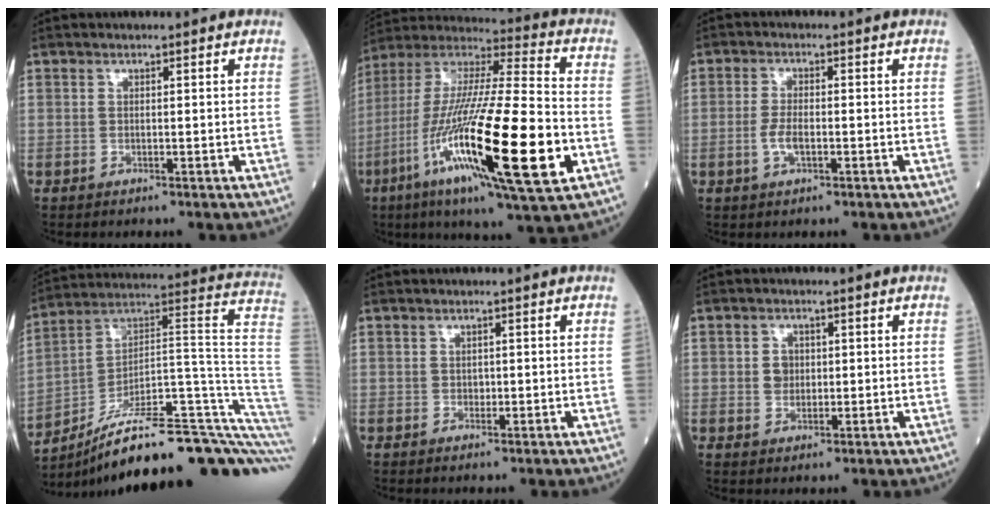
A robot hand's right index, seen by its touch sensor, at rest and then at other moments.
{"total": 29.4, "force": [-8.5, 3.6, 28.0], "torque": [-0.515, -0.052, -0.154]}
{"total": 3.3, "force": [-1.0, 1.2, 2.9], "torque": [-0.062, 0.001, -0.019]}
{"total": 31.6, "force": [-24.5, 1.9, 19.8], "torque": [-0.150, 0.031, -0.351]}
{"total": 0.6, "force": [0.0, 0.5, 0.3], "torque": [-0.003, 0.001, -0.001]}
{"total": 2.5, "force": [0.3, 2.2, 1.2], "torque": [-0.015, 0.004, 0.005]}